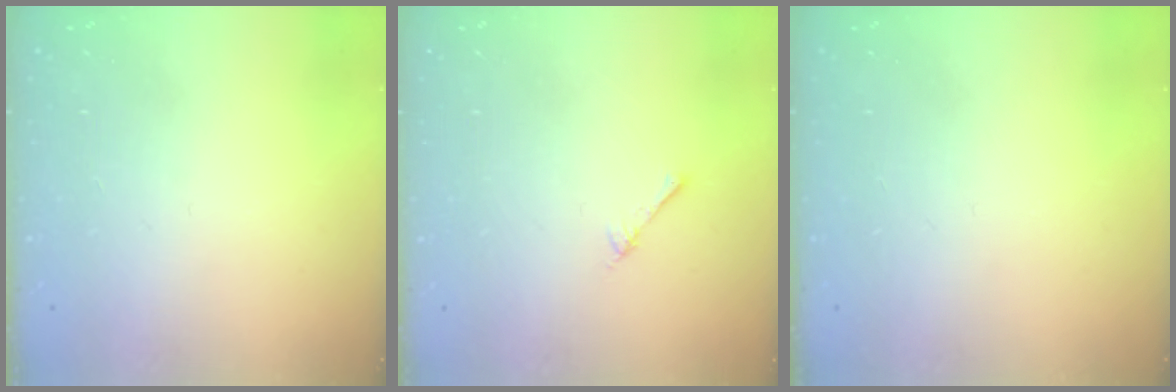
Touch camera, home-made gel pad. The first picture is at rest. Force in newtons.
{"total": 2.4, "press": 2.4, "slide": 0.3}
{"total": 0.0}